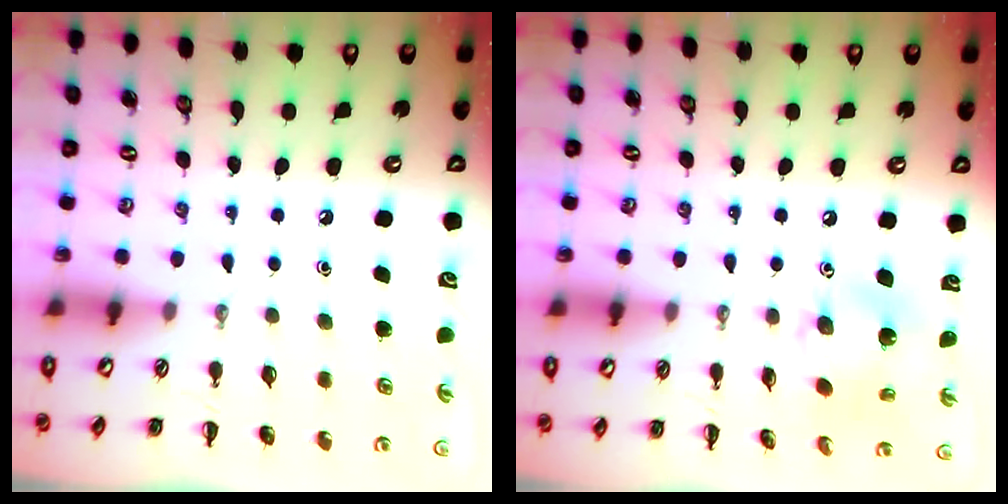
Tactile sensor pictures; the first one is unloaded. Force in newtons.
{"total": 6.6, "press": 6.5, "slide": 0.6}